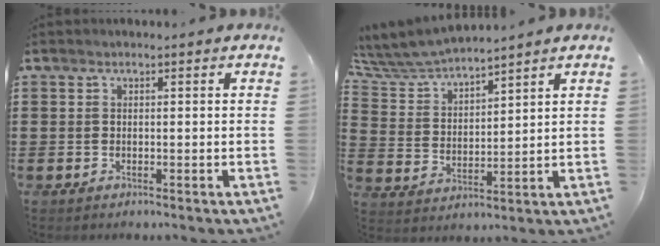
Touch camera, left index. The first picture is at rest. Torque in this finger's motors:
{"motor_torque": [1.14, -1.00, 1.05, 0.21]}